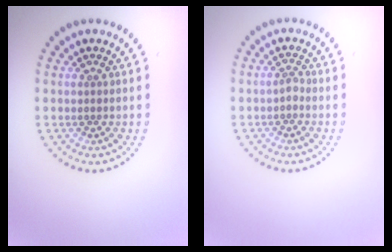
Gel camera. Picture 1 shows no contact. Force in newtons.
{"total": 1.0, "press": 0.7, "slide": 0.6}